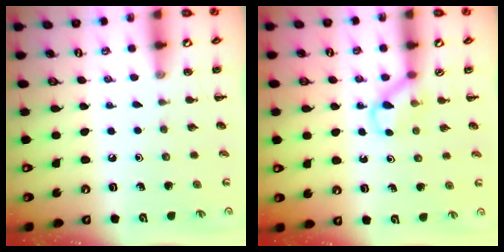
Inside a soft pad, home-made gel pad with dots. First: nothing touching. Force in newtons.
{"total": 4.6, "press": 4.3, "slide": 1.4}